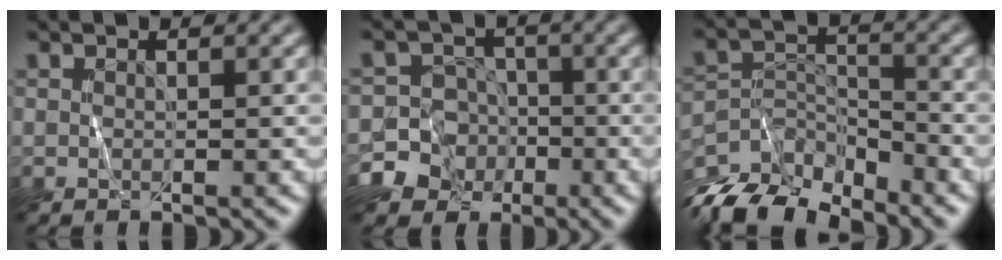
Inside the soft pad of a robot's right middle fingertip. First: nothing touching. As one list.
[{"total": 12.4, "force": [-5.6, 10.9, 1.6], "torque": [-0.050, -0.028, -0.108]}, {"total": 7.8, "force": [-6.7, 2.9, 2.9], "torque": [-0.055, -0.010, -0.132]}]